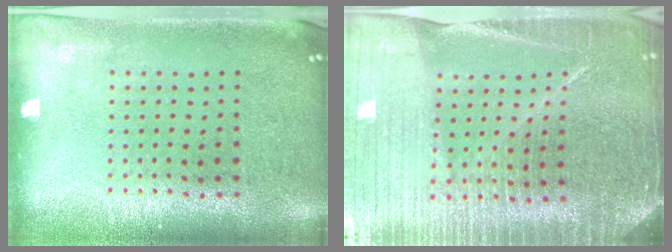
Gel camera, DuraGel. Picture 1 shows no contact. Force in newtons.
{"total": 5.3, "press": 4.7, "slide": 2.4}